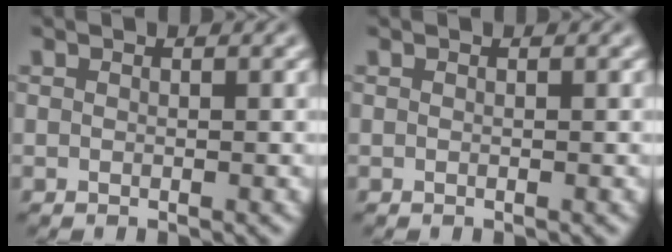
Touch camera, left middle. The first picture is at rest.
{"total": 0.0}